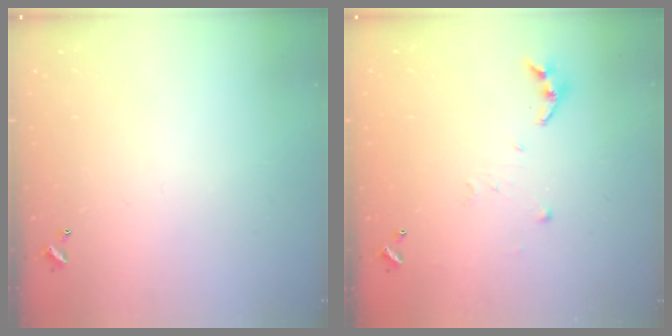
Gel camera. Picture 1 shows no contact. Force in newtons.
{"total": 4.9, "press": 4.8, "slide": 0.5}